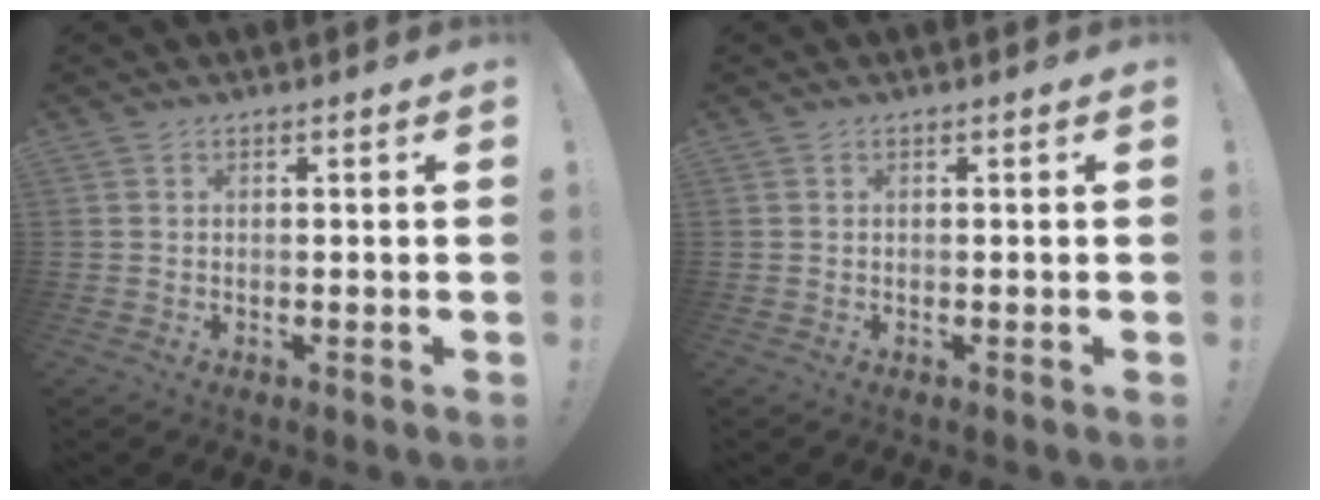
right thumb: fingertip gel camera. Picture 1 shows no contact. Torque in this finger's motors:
{"motor_torque": [0.00, 0.00, 0.00, 0.00, 0.00]}